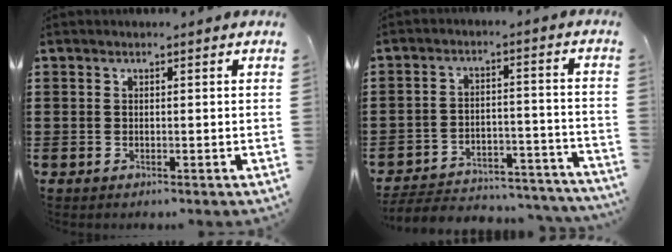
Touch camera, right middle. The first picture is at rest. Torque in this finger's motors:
{"motor_torque": [1.47, -0.34, 0.17, 0.03]}